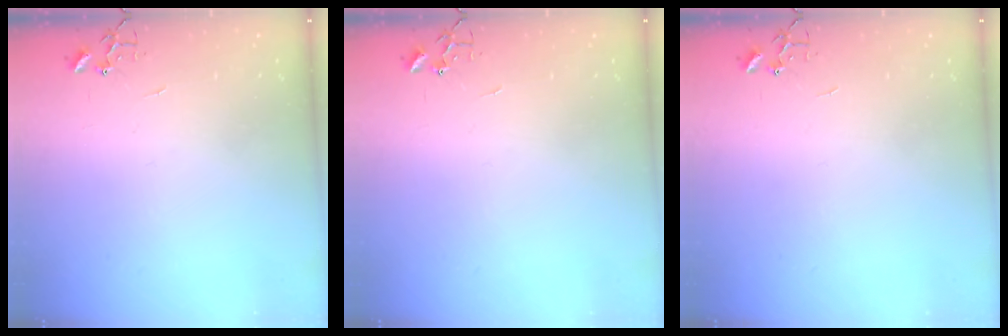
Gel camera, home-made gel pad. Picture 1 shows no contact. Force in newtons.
{"total": 0.0}
{"total": 0.0}